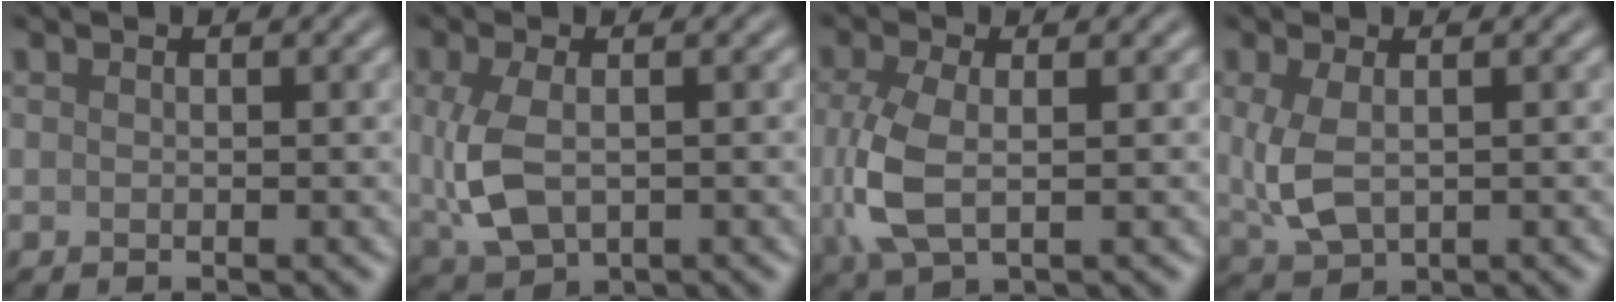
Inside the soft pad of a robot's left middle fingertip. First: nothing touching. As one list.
[{"total": 4.8, "force": [0.1, 2.9, 3.9], "torque": [-0.098, -0.005, 0.007]}, {"total": 4.7, "force": [0.0, 2.4, 4.1], "torque": [-0.107, -0.005, 0.000]}, {"total": 3.7, "force": [0.3, 2.1, 3.0], "torque": [-0.077, 0.001, 0.012]}]